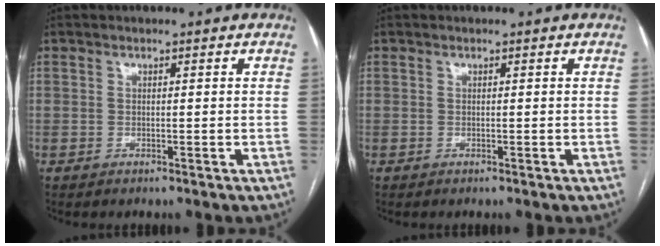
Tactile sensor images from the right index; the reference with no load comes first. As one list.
[{"total": 0.0}]